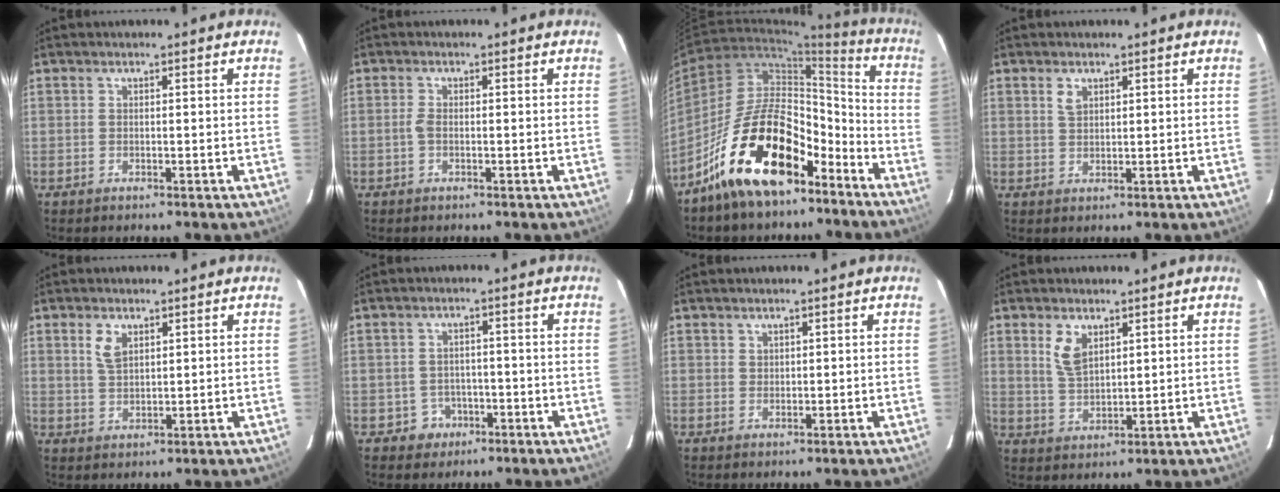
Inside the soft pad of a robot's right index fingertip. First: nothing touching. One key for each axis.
{"total": 1.4, "fx": -0.3, "fy": 0.6, "fz": 1.2, "tx": -0.026, "ty": 0.002, "tz": -0.008}
{"total": 20.0, "fx": -13.0, "fy": 8.8, "fz": 12.4, "tx": -0.213, "ty": 0.032, "tz": -0.215}
{"total": 2.1, "fx": 1.1, "fy": 1.3, "fz": 1.2, "tx": -0.022, "ty": 0.004, "tz": 0.022}
{"total": 4.0, "fx": 1.9, "fy": 2.2, "fz": 2.7, "tx": -0.052, "ty": 0.004, "tz": 0.040}
{"total": 4.2, "fx": -1.9, "fy": 3.7, "fz": 0.2, "tx": -0.016, "ty": 0.016, "tz": -0.023}
{"total": 1.0, "fx": 0.7, "fy": 0.7, "fz": 0.1, "tx": 0.000, "ty": 0.004, "tz": 0.012}
{"total": 5.7, "fx": 2.8, "fy": 3.0, "fz": 3.9, "tx": -0.076, "ty": 0.002, "tz": 0.059}